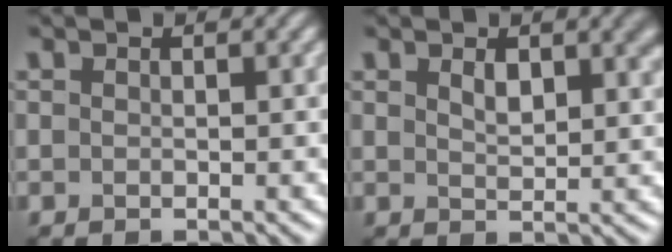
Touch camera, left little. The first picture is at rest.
{"total": 3.0, "force": [1.5, 1.4, 2.2], "torque": [-0.035, 0.000, 0.028]}